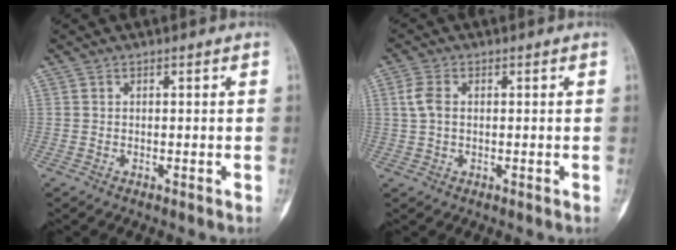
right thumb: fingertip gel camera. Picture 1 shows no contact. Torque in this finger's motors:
{"motor_torque": [0.13, 0.43, 0.37, 0.29, 0.07]}